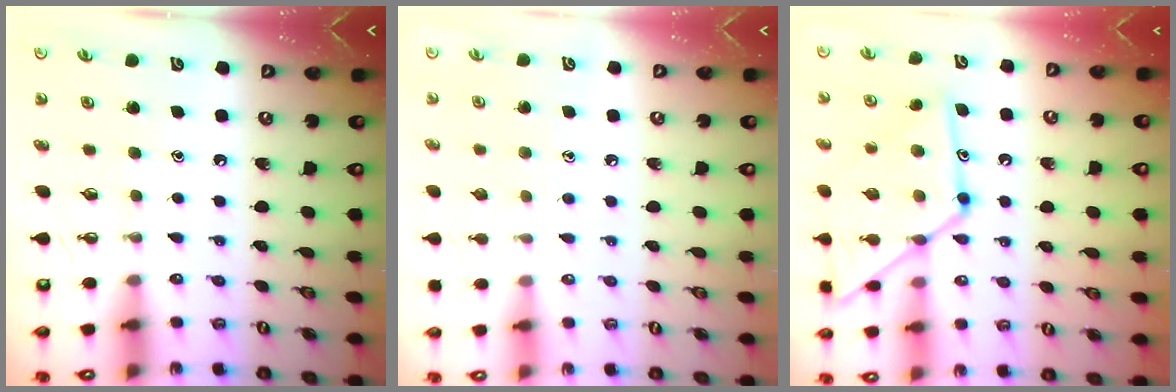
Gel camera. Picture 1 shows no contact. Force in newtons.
{"total": 5.7, "press": 5.7, "slide": 0.7}
{"total": 17.8, "press": 17.7, "slide": 1.5}